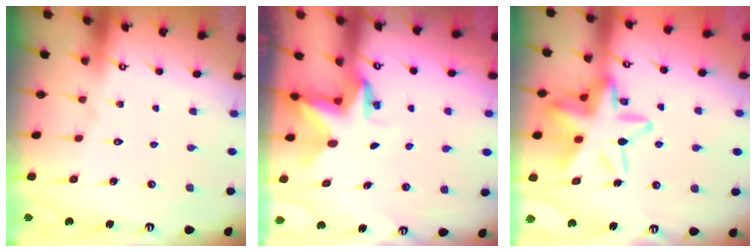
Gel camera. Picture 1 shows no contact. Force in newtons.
{"total": 2.9, "press": 2.9, "slide": 0.2}
{"total": 19.6, "press": 19.5, "slide": 1.6}